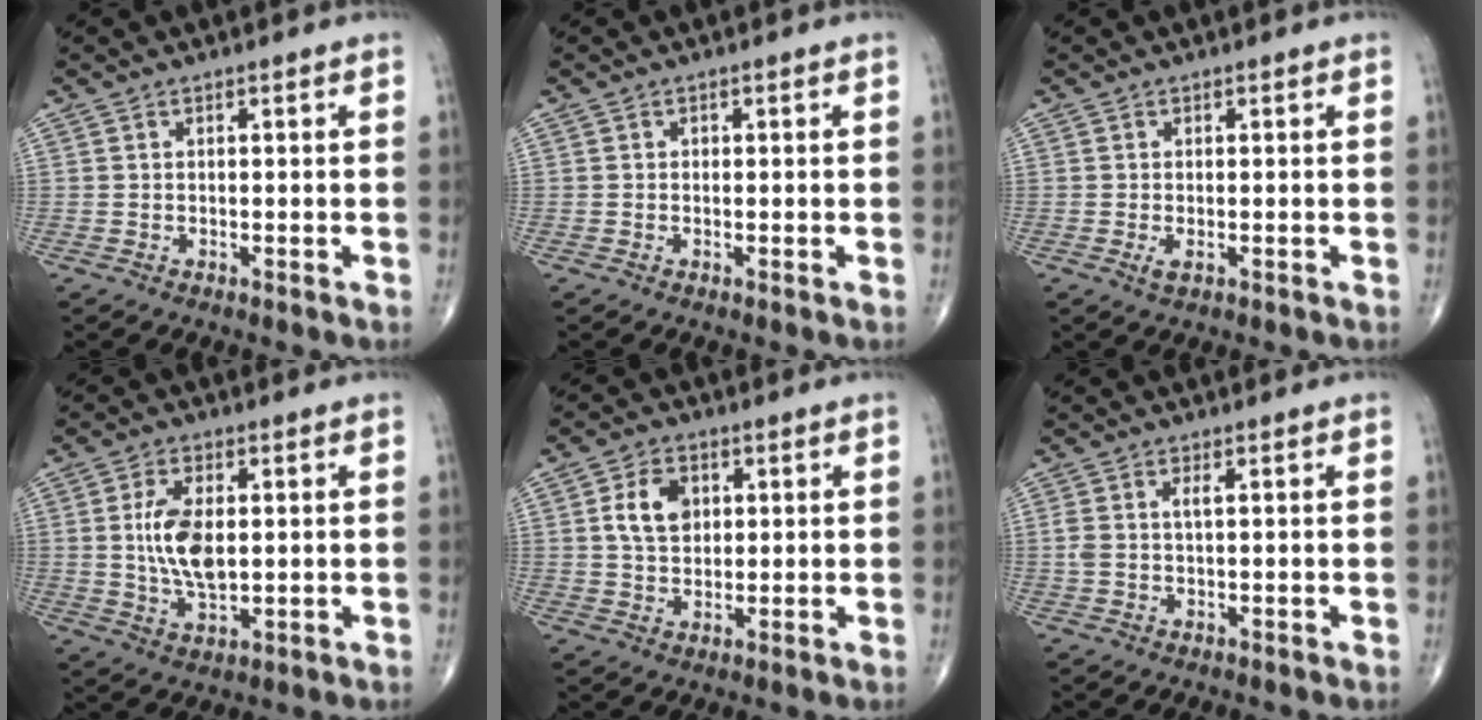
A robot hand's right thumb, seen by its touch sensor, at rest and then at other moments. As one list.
[{"total": 0.0}, {"total": 1.4, "force": [-0.4, 0.6, 1.2], "torque": [-0.028, -0.005, -0.006]}, {"total": 9.3, "force": [0.8, 4.7, 8.0], "torque": [-0.155, -0.008, 0.021]}, {"total": 7.2, "force": [1.7, 5.0, 4.8], "torque": [-0.071, -0.002, 0.028]}, {"total": 2.3, "force": [0.5, 0.8, 2.1], "torque": [-0.057, 0.012, 0.012]}]